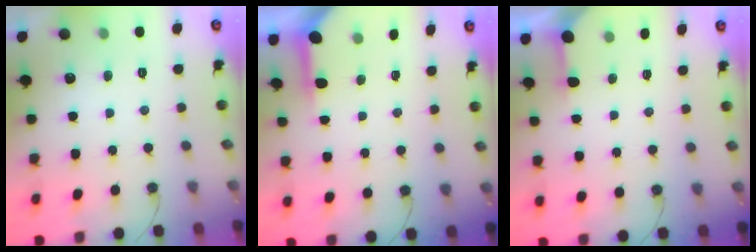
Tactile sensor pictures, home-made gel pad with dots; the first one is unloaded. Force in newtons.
{"total": 3.9, "press": 3.9, "slide": 0.4}
{"total": 2.2, "press": 2.2, "slide": 0.3}